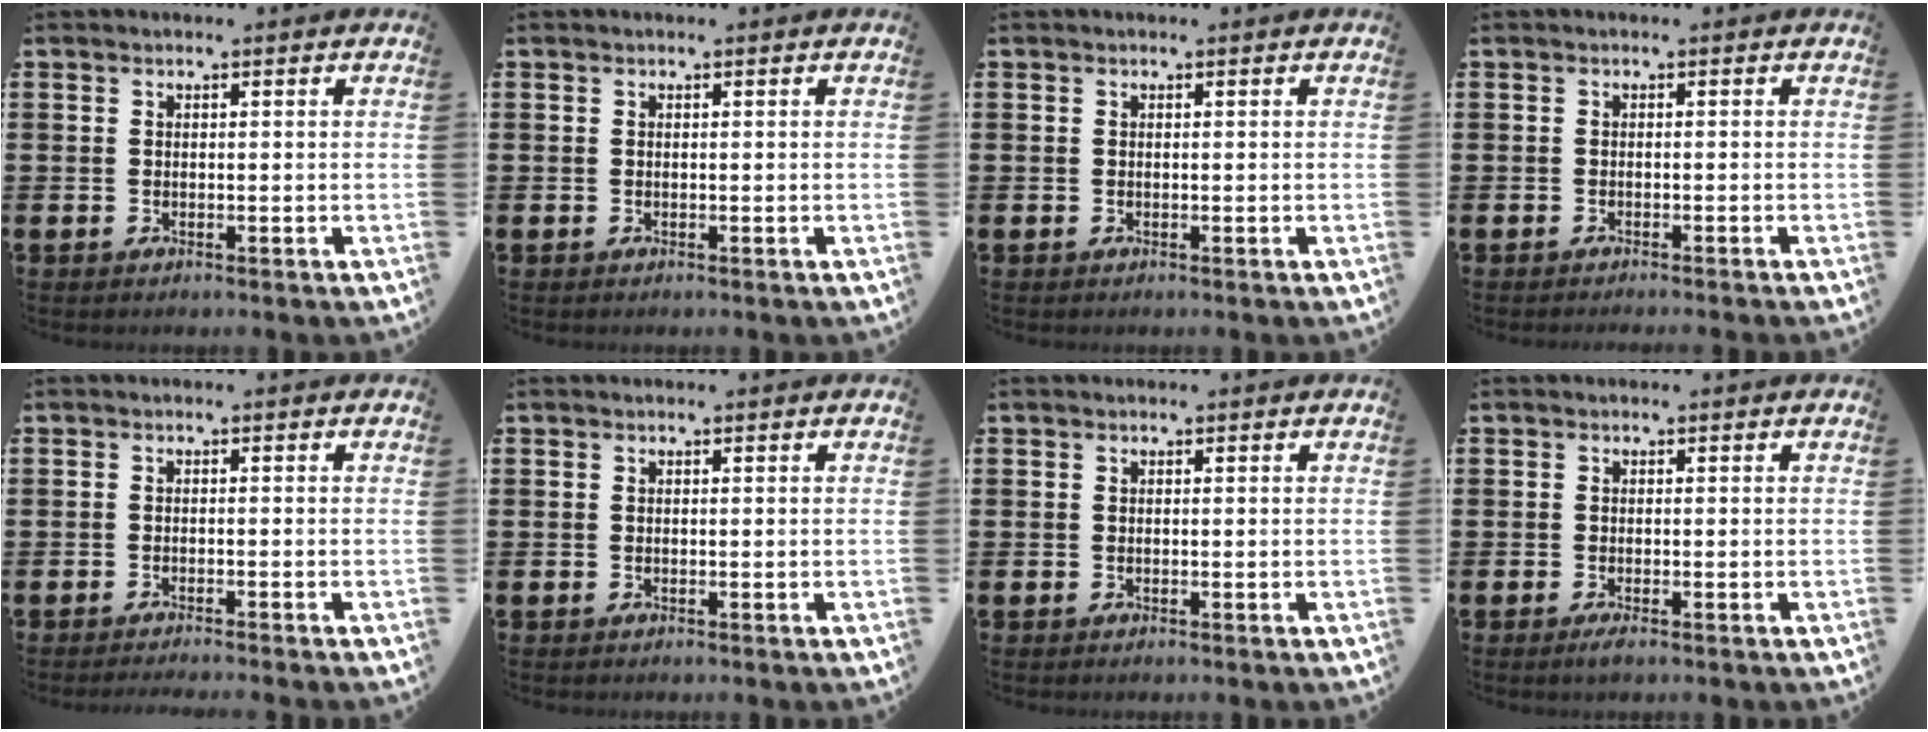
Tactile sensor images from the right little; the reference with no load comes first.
{"total": 0.0}
{"total": 0.0}
{"total": 0.5, "force": [-0.5, -0.2, 0.0], "torque": [0.001, -0.001, -0.011]}
{"total": 0.9, "force": [-0.8, -0.2, 0.1], "torque": [0.000, -0.001, -0.017]}
{"total": 0.0}
{"total": 0.0}
{"total": 1.0, "force": [-0.4, 0.1, 0.9], "torque": [-0.015, -0.002, -0.006]}